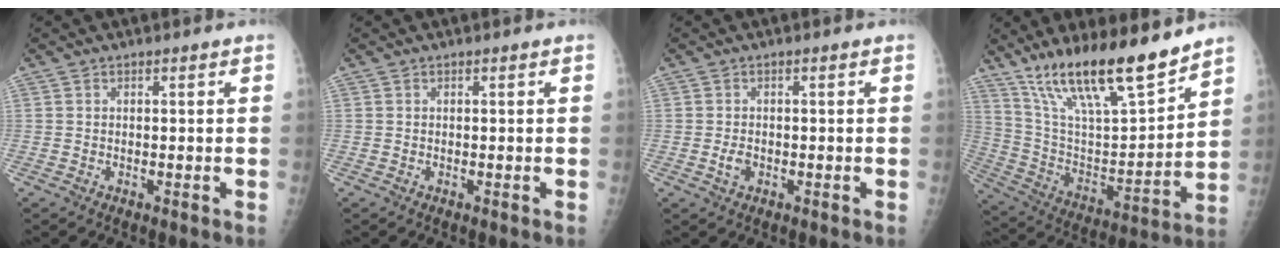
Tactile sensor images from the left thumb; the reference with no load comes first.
{"total": 0.0}
{"total": 1.9, "force": [-0.6, 1.3, 1.3], "torque": [-0.023, 0.002, -0.009]}
{"total": 21.1, "force": [16.0, 4.5, 12.9], "torque": [-0.198, -0.075, 0.292]}